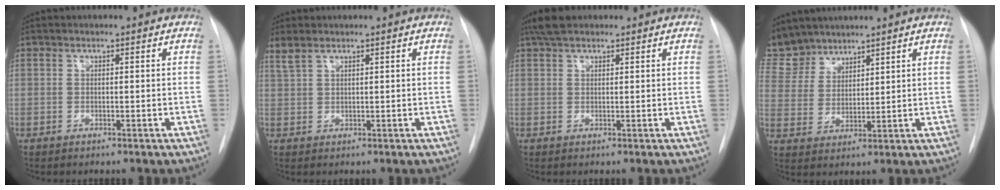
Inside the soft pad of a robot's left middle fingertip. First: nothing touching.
{"total": 2.1, "force": [1.8, 0.5, 0.9], "torque": [-0.028, 0.016, 0.045]}
{"total": 3.6, "force": [2.9, 1.4, 1.7], "torque": [-0.039, 0.018, 0.054]}
{"total": 9.1, "force": [8.1, 3.9, 0.8], "torque": [-0.023, 0.009, 0.175]}